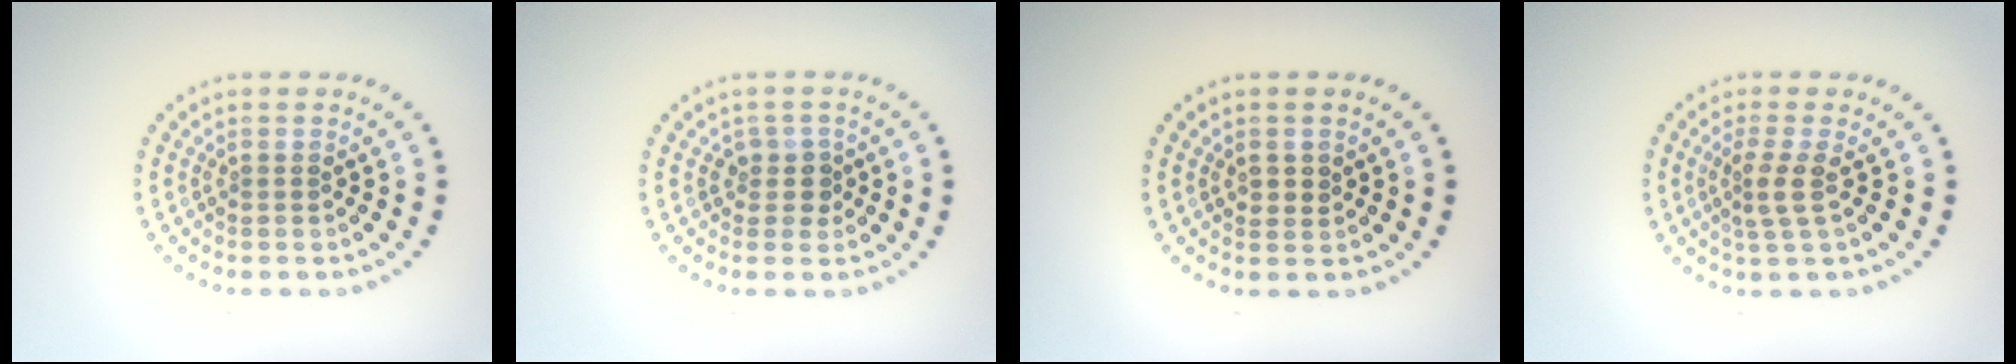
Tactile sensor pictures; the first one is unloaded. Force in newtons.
{"total": 1.7, "press": 1.4, "slide": 1.0}
{"total": 1.2, "press": 1.1, "slide": 0.3}
{"total": 2.4, "press": 1.7, "slide": 1.6}